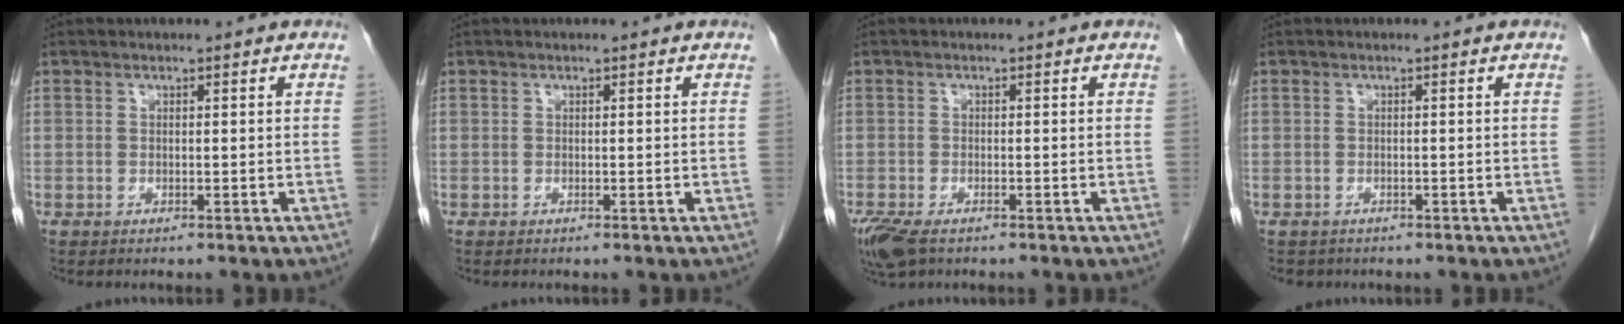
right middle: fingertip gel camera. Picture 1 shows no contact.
{"total": 0.0}
{"total": 5.8, "force": [-3.8, 2.5, 3.6], "torque": [-0.074, -0.014, -0.067]}
{"total": 1.8, "force": [-1.5, 1.1, 0.2], "torque": [-0.015, -0.002, -0.018]}